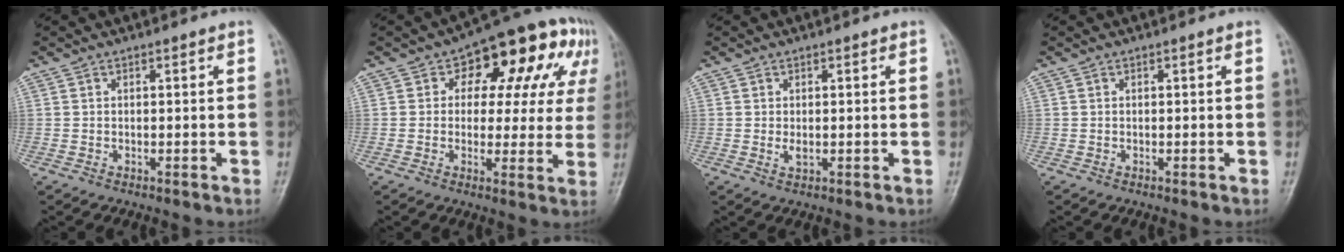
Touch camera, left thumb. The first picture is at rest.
{"total": 15.9, "force": [5.8, 9.9, 11.0], "torque": [-0.062, 0.019, 0.065]}
{"total": 1.6, "force": [0.1, 1.0, 1.2], "torque": [-0.018, -0.004, 0.003]}
{"total": 0.0}